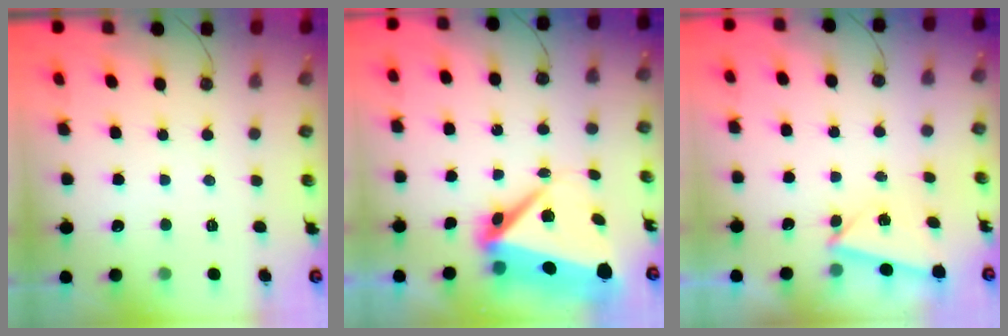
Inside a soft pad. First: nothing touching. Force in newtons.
{"total": 11.5, "press": 11.3, "slide": 1.8}
{"total": 3.3, "press": 2.8, "slide": 1.7}